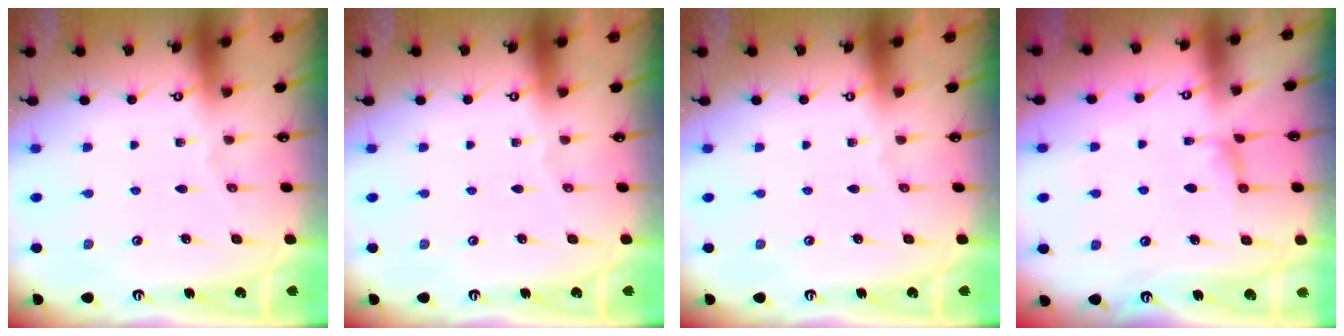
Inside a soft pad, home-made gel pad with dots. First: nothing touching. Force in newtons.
{"total": 0.0}
{"total": 0.0}
{"total": 1.9, "press": 1.7, "slide": 0.8}